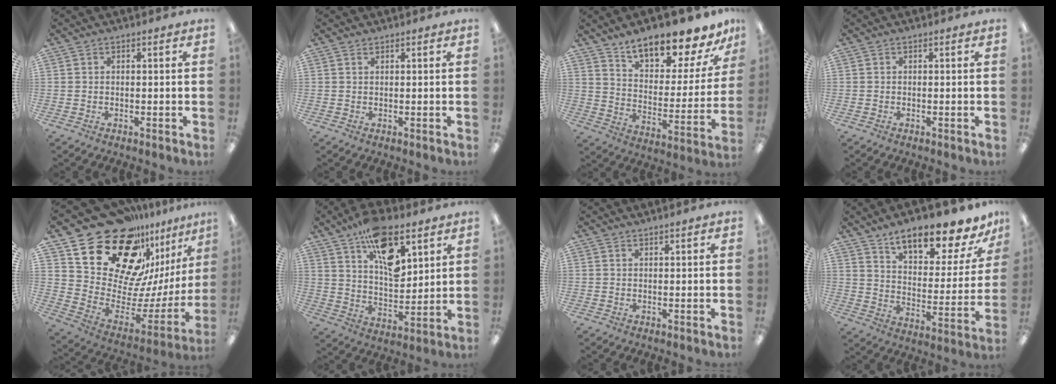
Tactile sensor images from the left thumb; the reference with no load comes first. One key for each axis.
{"total": 0.5, "fx": 0.5, "fy": 0.1, "fz": 0.2, "tx": -0.005, "ty": 0.001, "tz": 0.009}
{"total": 16.6, "fx": 14.4, "fy": 4.5, "fz": 6.8, "tx": -0.113, "ty": -0.103, "tz": 0.250}
{"total": 0.0}
{"total": 26.9, "fx": 18.3, "fy": 15.7, "fz": 12.0, "tx": -0.192, "ty": -0.144, "tz": 0.354}
{"total": 15.8, "fx": 9.0, "fy": 7.7, "fz": 10.5, "tx": -0.154, "ty": -0.038, "tz": 0.155}
{"total": 0.7, "fx": 0.7, "fy": 0.0, "fz": 0.3, "tx": -0.005, "ty": 0.000, "tz": 0.012}
{"total": 16.0, "fx": 13.2, "fy": 4.8, "fz": 7.8, "tx": -0.117, "ty": -0.089, "tz": 0.222}